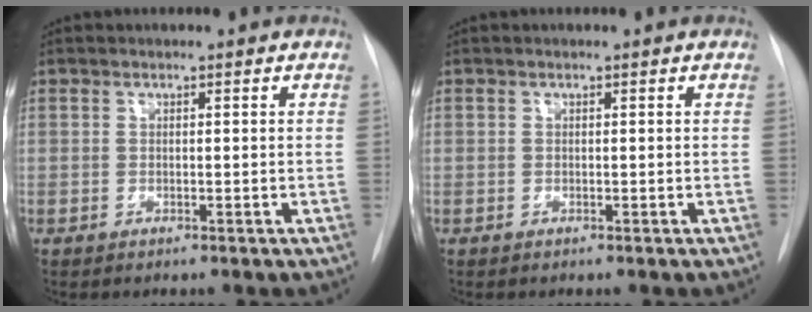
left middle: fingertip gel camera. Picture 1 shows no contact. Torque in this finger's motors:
{"motor_torque": [-0.01, 0.00, 0.00, 0.00]}